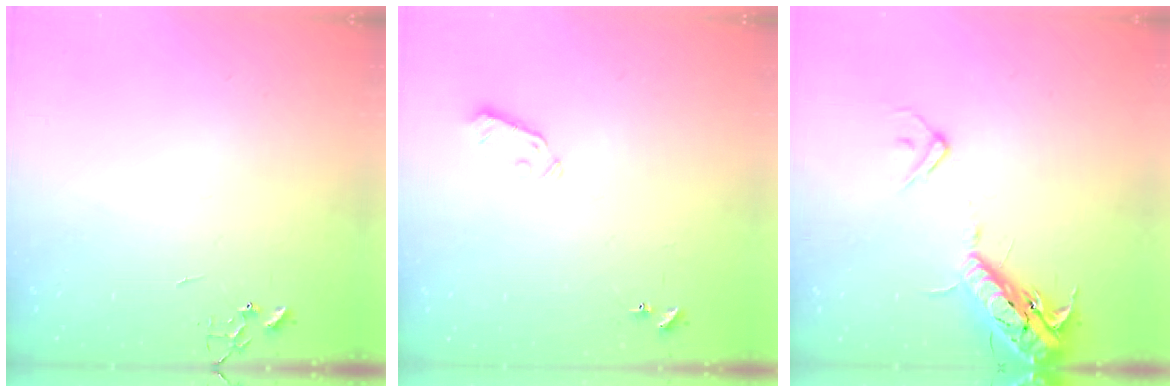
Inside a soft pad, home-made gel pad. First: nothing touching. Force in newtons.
{"total": 3.7, "press": 3.6, "slide": 0.9}
{"total": 17.1, "press": 16.7, "slide": 3.7}